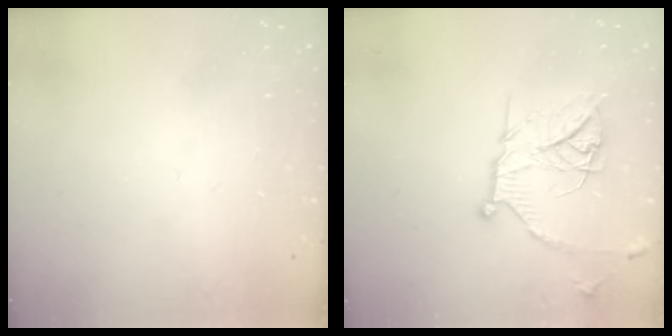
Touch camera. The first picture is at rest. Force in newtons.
{"total": 16.4, "press": 16.4, "slide": 1.3}